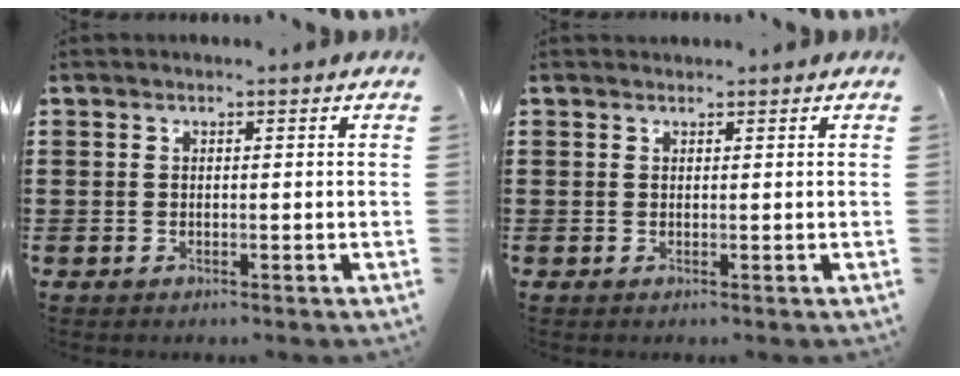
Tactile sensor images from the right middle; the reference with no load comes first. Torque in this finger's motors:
{"motor_torque": [-0.02, -0.16, -0.04, -0.01]}